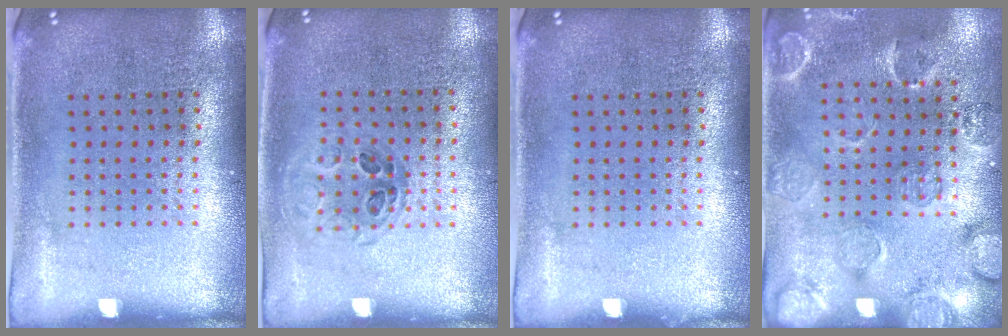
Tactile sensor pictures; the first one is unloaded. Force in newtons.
{"total": 1.0, "press": 0.8, "slide": 0.6}
{"total": 0.0}
{"total": 2.8, "press": 1.8, "slide": 2.1}